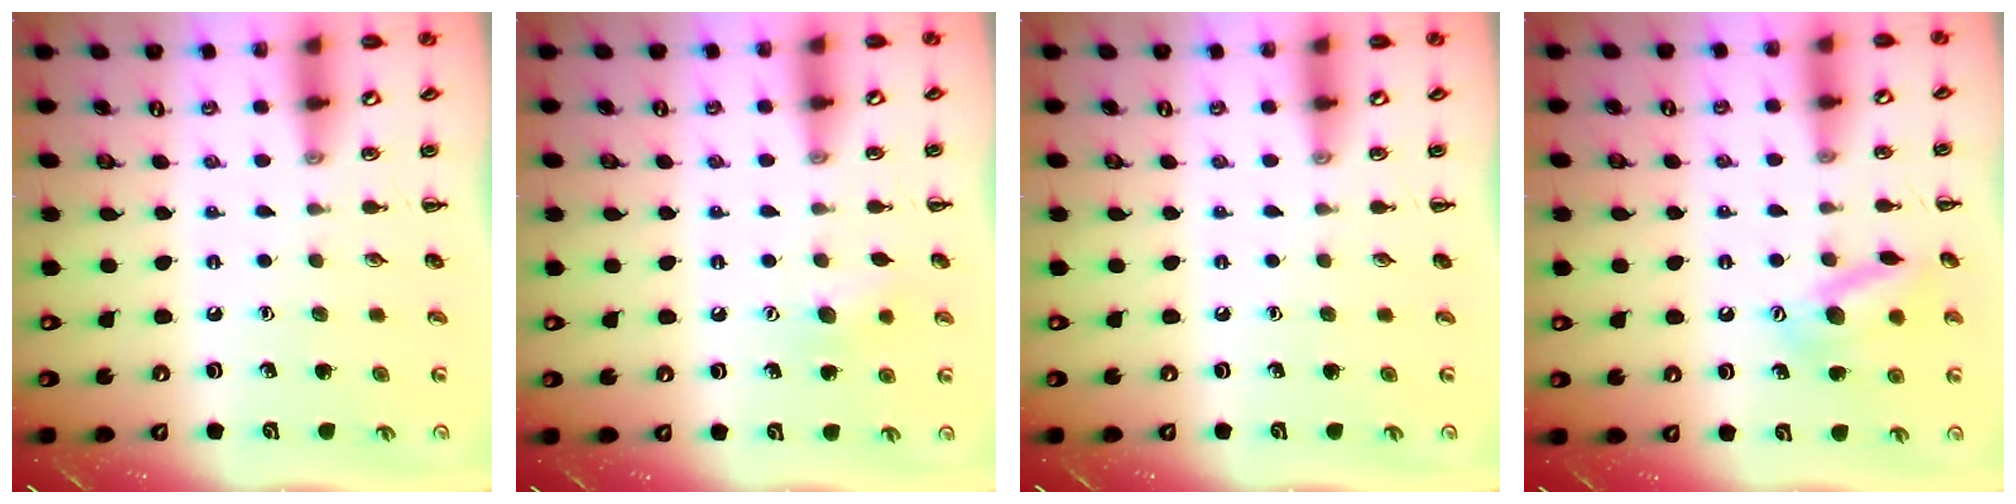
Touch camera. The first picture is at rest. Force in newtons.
{"total": 8.9, "press": 8.8, "slide": 1.5}
{"total": 0.0}
{"total": 13.7, "press": 13.7, "slide": 1.0}